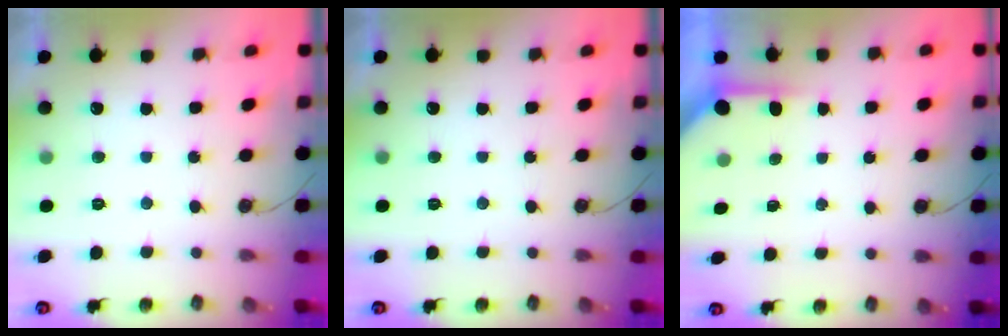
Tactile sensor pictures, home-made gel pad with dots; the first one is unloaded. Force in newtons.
{"total": 0.0}
{"total": 4.0, "press": 3.9, "slide": 0.3}